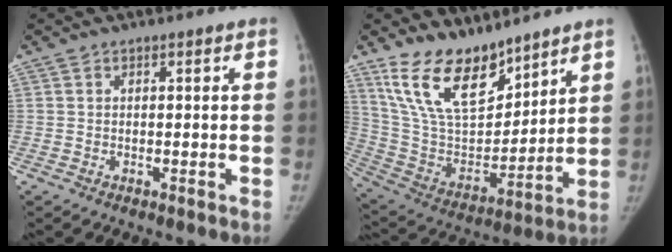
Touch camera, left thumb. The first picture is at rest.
{"total": 18.2, "force": [13.2, 8.1, 9.4], "torque": [-0.129, -0.073, 0.261]}